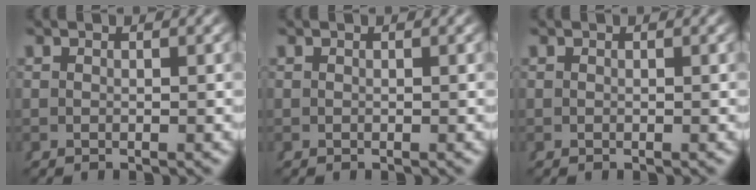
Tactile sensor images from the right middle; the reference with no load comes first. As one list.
[{"total": 0.0}, {"total": 0.0}]